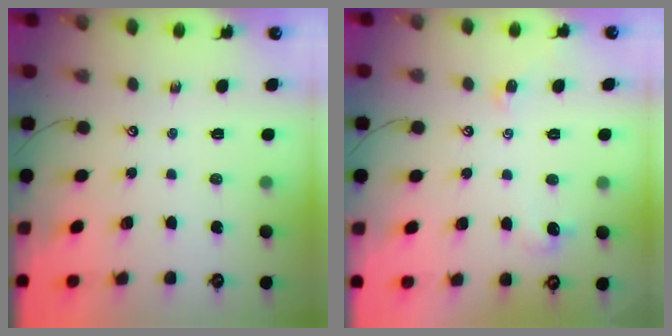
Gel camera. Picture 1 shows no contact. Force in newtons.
{"total": 2.0, "press": 1.9, "slide": 0.5}